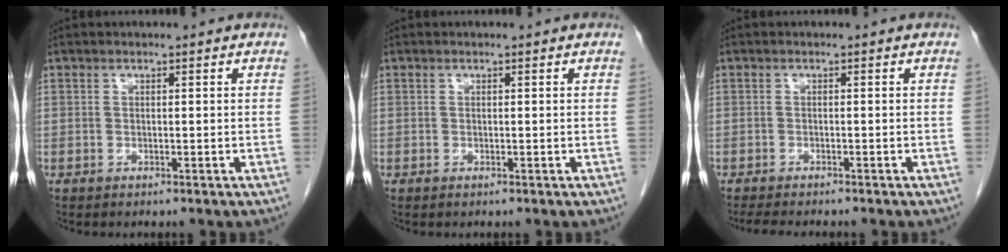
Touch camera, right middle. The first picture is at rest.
{"total": 0.0}
{"total": 4.9, "force": [-4.3, 0.7, 2.4], "torque": [-0.034, -0.011, -0.063]}